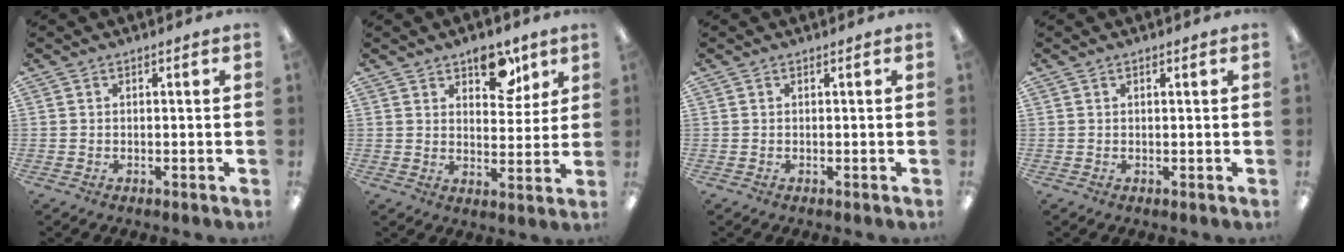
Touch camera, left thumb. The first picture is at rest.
{"total": 10.0, "force": [6.4, 5.6, 5.3], "torque": [-0.040, -0.031, 0.106]}
{"total": 0.0}
{"total": 0.5, "force": [0.3, 0.2, 0.3], "torque": [0.001, -0.001, 0.004]}